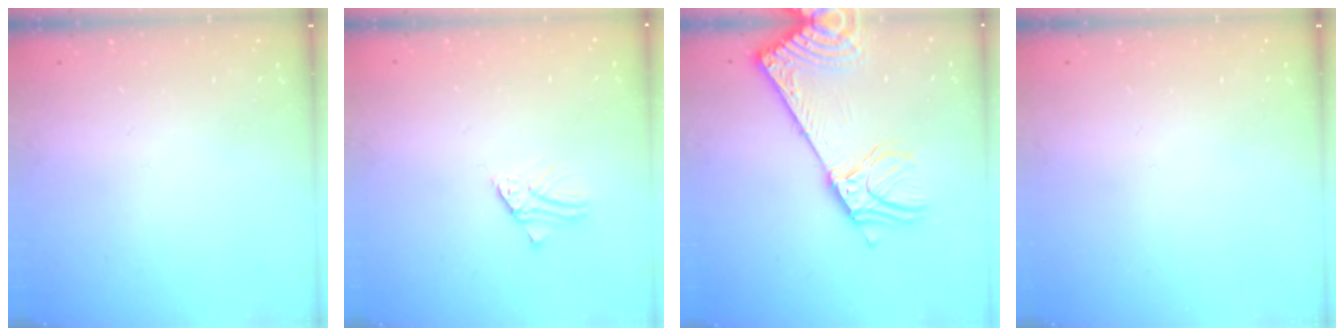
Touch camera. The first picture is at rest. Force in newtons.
{"total": 1.6, "press": 1.6, "slide": 0.2}
{"total": 14.2, "press": 13.8, "slide": 3.4}
{"total": 0.0}